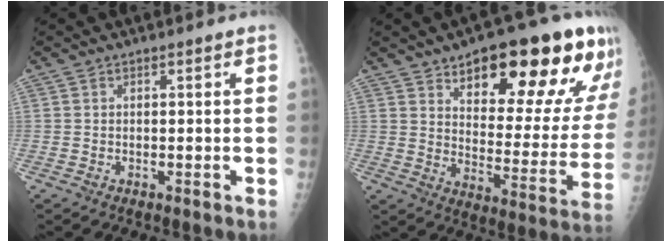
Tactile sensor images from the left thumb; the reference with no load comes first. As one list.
[{"total": 24.4, "force": [14.6, 9.1, 17.4], "torque": [-0.184, -0.051, 0.209]}]